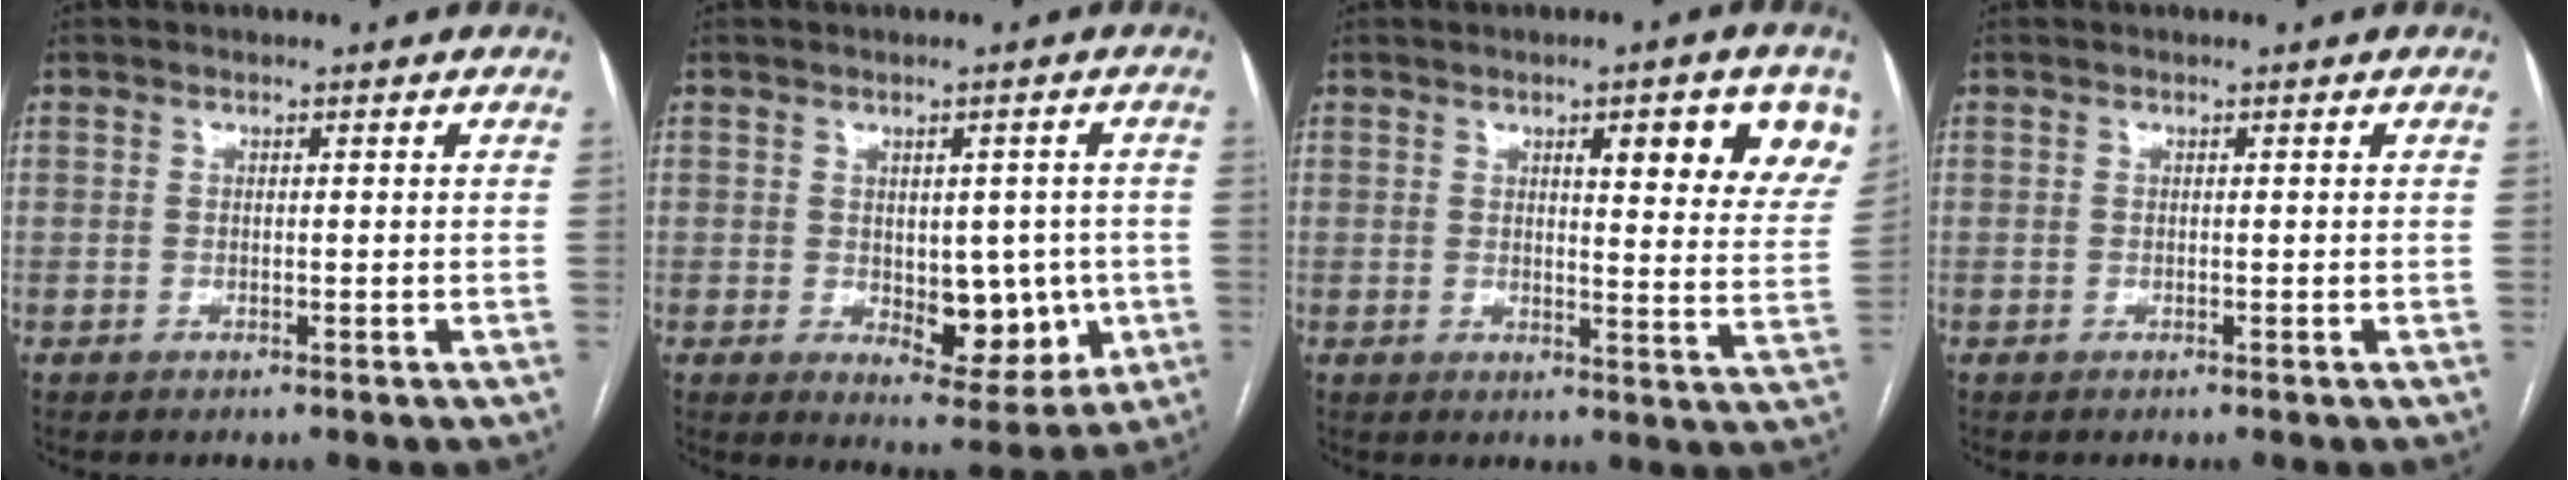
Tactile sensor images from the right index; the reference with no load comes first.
{"total": 9.0, "force": [-1.0, 4.9, 7.4], "torque": [-0.079, 0.004, 0.004]}
{"total": 11.9, "force": [5.9, 2.1, 10.1], "torque": [-0.114, -0.010, 0.066]}
{"total": 0.0}